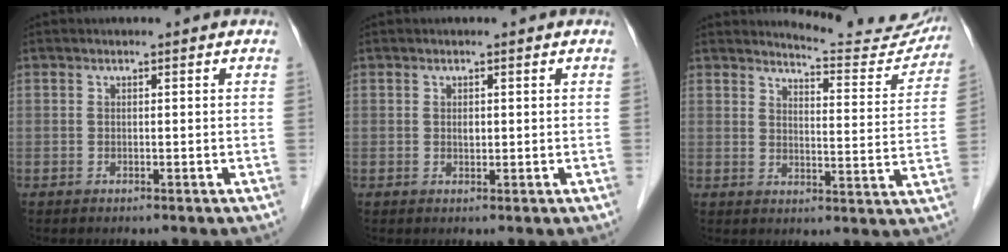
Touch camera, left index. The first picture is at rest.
{"total": 0.8, "force": [-0.1, 0.5, 0.6], "torque": [-0.008, -0.003, -0.003]}
{"total": 12.5, "force": [12.4, 1.4, 1.3], "torque": [-0.003, -0.061, 0.134]}